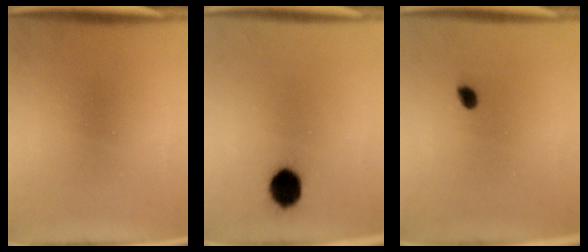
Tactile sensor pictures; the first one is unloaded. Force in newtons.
{"total": 6.8}
{"total": 1.6}